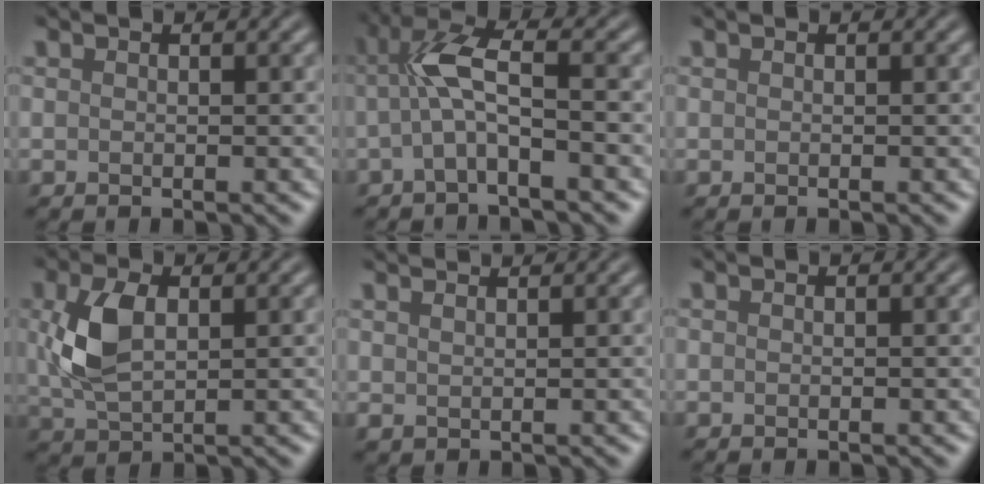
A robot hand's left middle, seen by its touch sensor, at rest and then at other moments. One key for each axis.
{"total": 4.0, "fx": -0.8, "fy": 0.7, "fz": 3.9, "tx": -0.088, "ty": 0.018, "tz": -0.022}
{"total": 0.0}
{"total": 5.1, "fx": 1.0, "fy": 3.0, "fz": 4.0, "tx": -0.103, "ty": 0.007, "tz": 0.027}
{"total": 1.9, "fx": 1.8, "fy": 0.3, "fz": 0.5, "tx": -0.020, "ty": 0.010, "tz": 0.034}
{"total": 0.0}